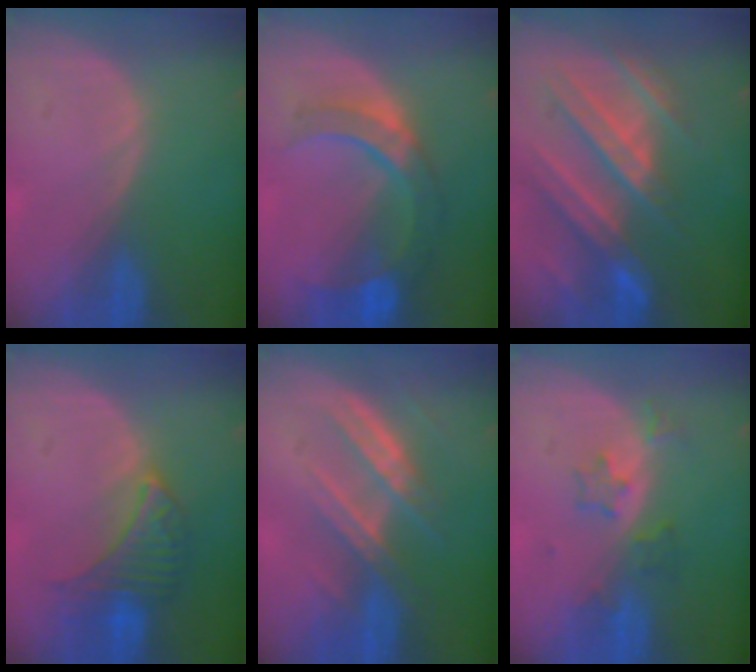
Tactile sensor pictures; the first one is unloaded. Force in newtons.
{"total": 7.9, "press": 7.8, "slide": 1.7}
{"total": 10.9, "press": 9.7, "slide": 4.9}
{"total": 6.5, "press": 6.5, "slide": 0.6}
{"total": 7.1, "press": 6.6, "slide": 2.6}
{"total": 4.0, "press": 3.8, "slide": 1.4}